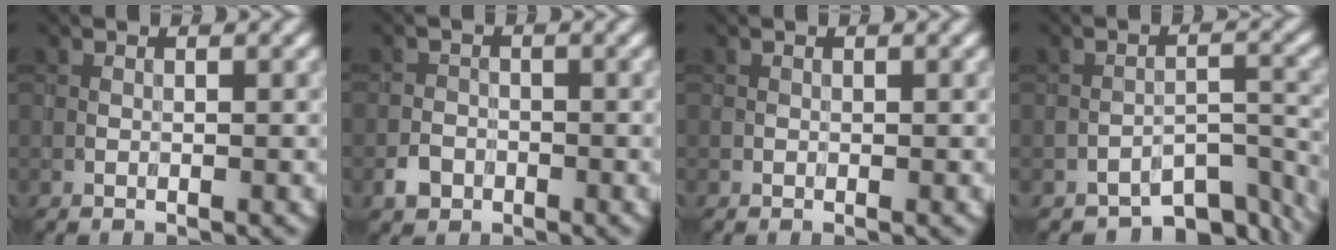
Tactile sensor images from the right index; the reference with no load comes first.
{"total": 1.8, "force": [-1.1, 1.4, 0.3], "torque": [0.002, 0.003, -0.022]}
{"total": 0.0}
{"total": 5.5, "force": [-5.0, 1.6, 1.6], "torque": [-0.012, -0.001, -0.070]}